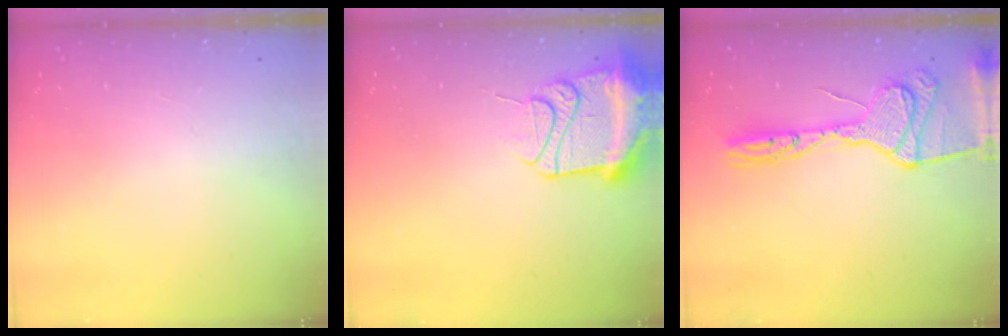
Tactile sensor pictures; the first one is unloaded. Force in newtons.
{"total": 15.3, "press": 15.2, "slide": 1.8}
{"total": 18.9, "press": 18.8, "slide": 1.9}